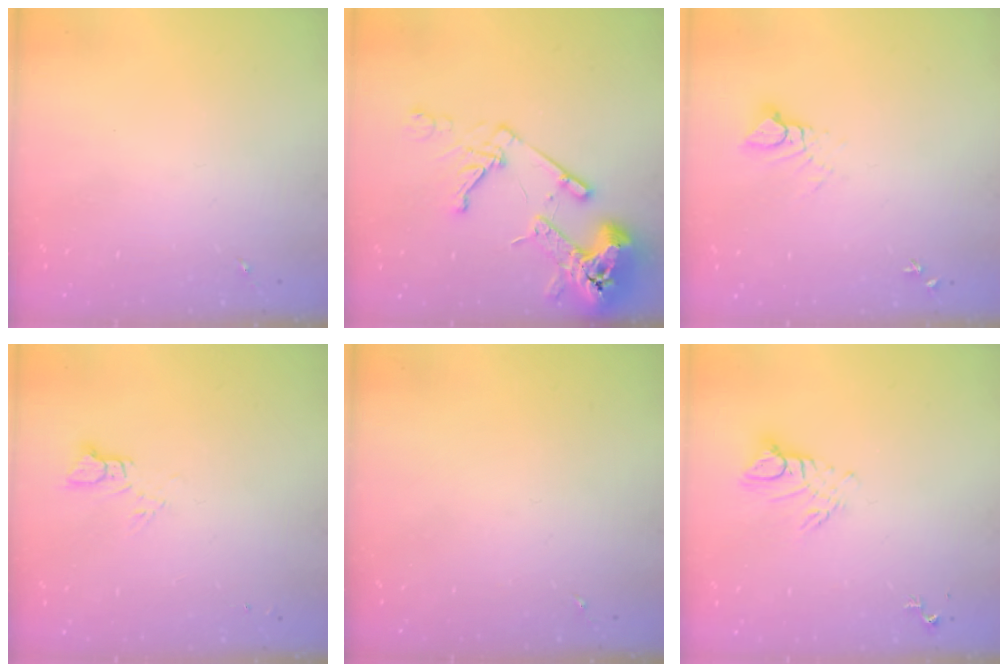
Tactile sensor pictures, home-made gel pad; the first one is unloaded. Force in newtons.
{"total": 18.8, "press": 18.6, "slide": 2.5}
{"total": 4.0, "press": 3.9, "slide": 0.4}
{"total": 3.4, "press": 3.4, "slide": 0.1}
{"total": 0.0}
{"total": 7.6, "press": 7.6, "slide": 0.7}